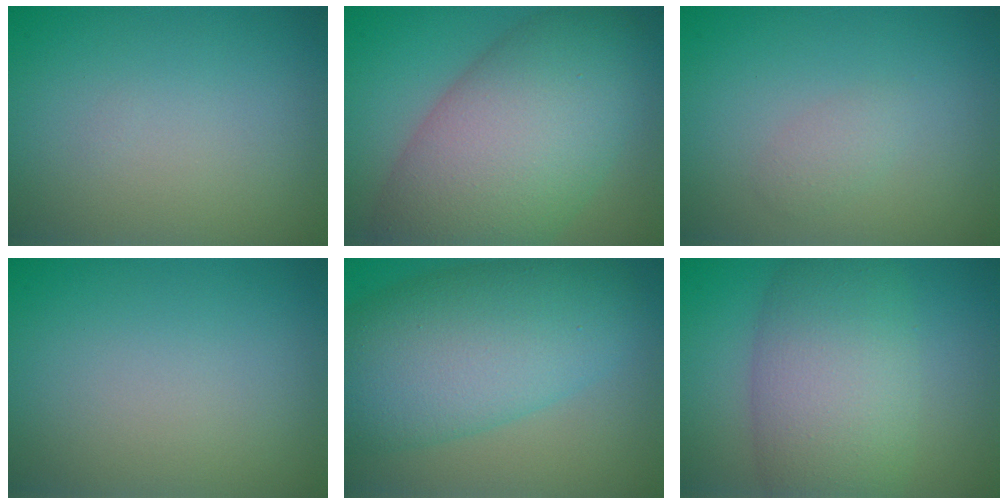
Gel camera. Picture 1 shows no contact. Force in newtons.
{"total": 12.0, "press": 12.0, "slide": 0.3}
{"total": 1.1, "press": 1.1, "slide": 0.1}
{"total": 0.0}
{"total": 10.7, "press": 10.7, "slide": 0.3}
{"total": 8.3, "press": 8.3, "slide": 0.4}